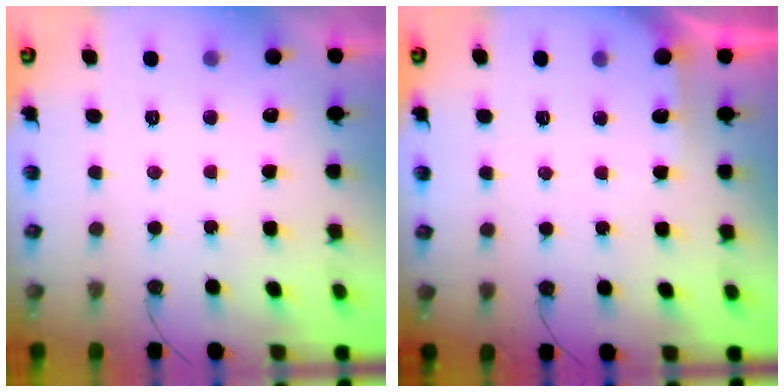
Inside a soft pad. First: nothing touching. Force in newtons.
{"total": 2.0, "press": 2.0, "slide": 0.3}